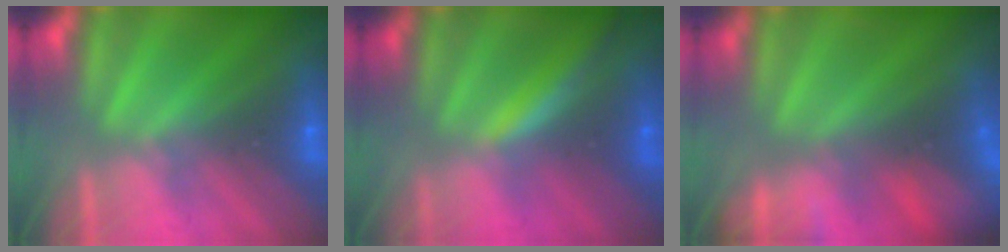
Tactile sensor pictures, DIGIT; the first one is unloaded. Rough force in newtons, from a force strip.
{"total": 1.3}
{"total": 7.7}